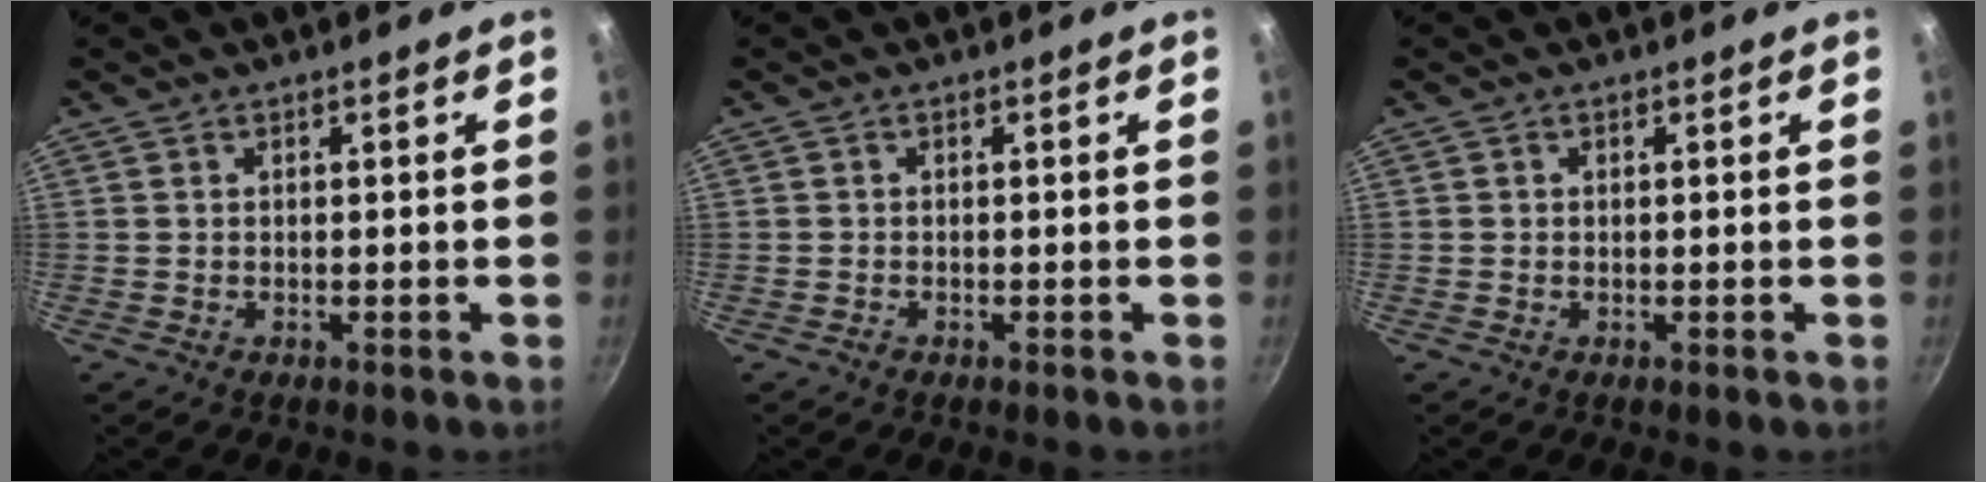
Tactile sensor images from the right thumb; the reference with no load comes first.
{"total": 0.6, "force": [-0.4, 0.4, 0.1], "torque": [-0.003, 0.004, -0.009]}
{"total": 0.0}